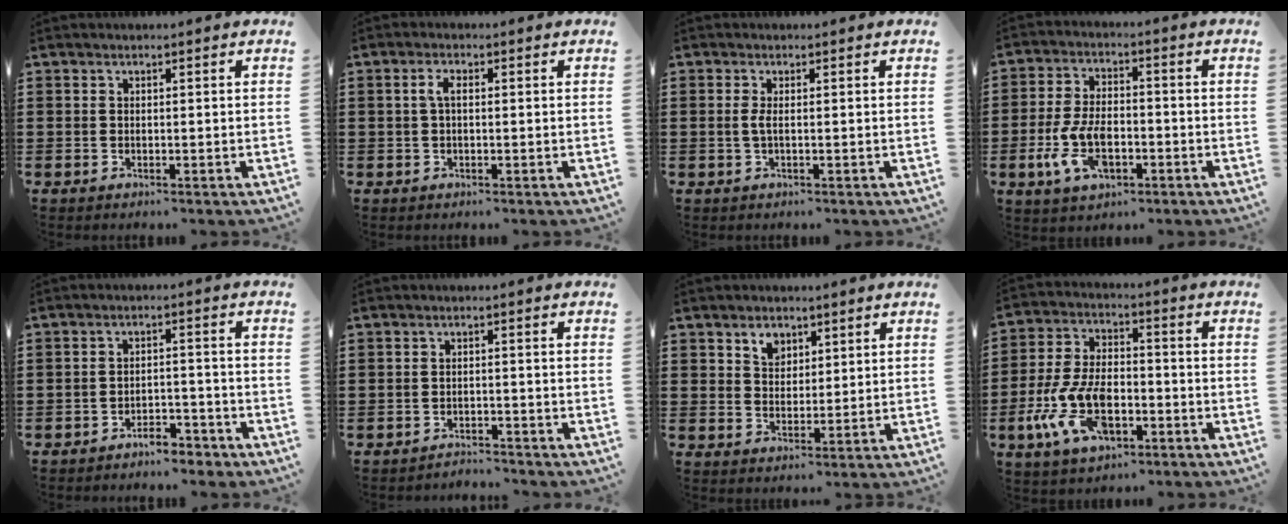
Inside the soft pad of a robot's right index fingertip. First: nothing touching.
{"total": 2.2, "force": [0.1, 0.8, 2.0], "torque": [-0.048, 0.002, -0.002]}
{"total": 1.7, "force": [-0.2, 0.2, 1.6], "torque": [-0.040, -0.005, -0.005]}
{"total": 8.4, "force": [-2.7, 4.3, 6.7], "torque": [-0.160, -0.006, -0.054]}
{"total": 3.7, "force": [-3.5, 0.8, 0.7], "torque": [-0.015, 0.008, -0.072]}
{"total": 2.0, "force": [-2.0, 0.1, -0.1], "torque": [-0.006, 0.001, -0.044]}
{"total": 3.3, "force": [2.1, 2.3, 1.1], "torque": [-0.022, 0.003, 0.038]}
{"total": 11.3, "force": [-4.2, 5.8, 8.7], "torque": [-0.212, -0.006, -0.079]}